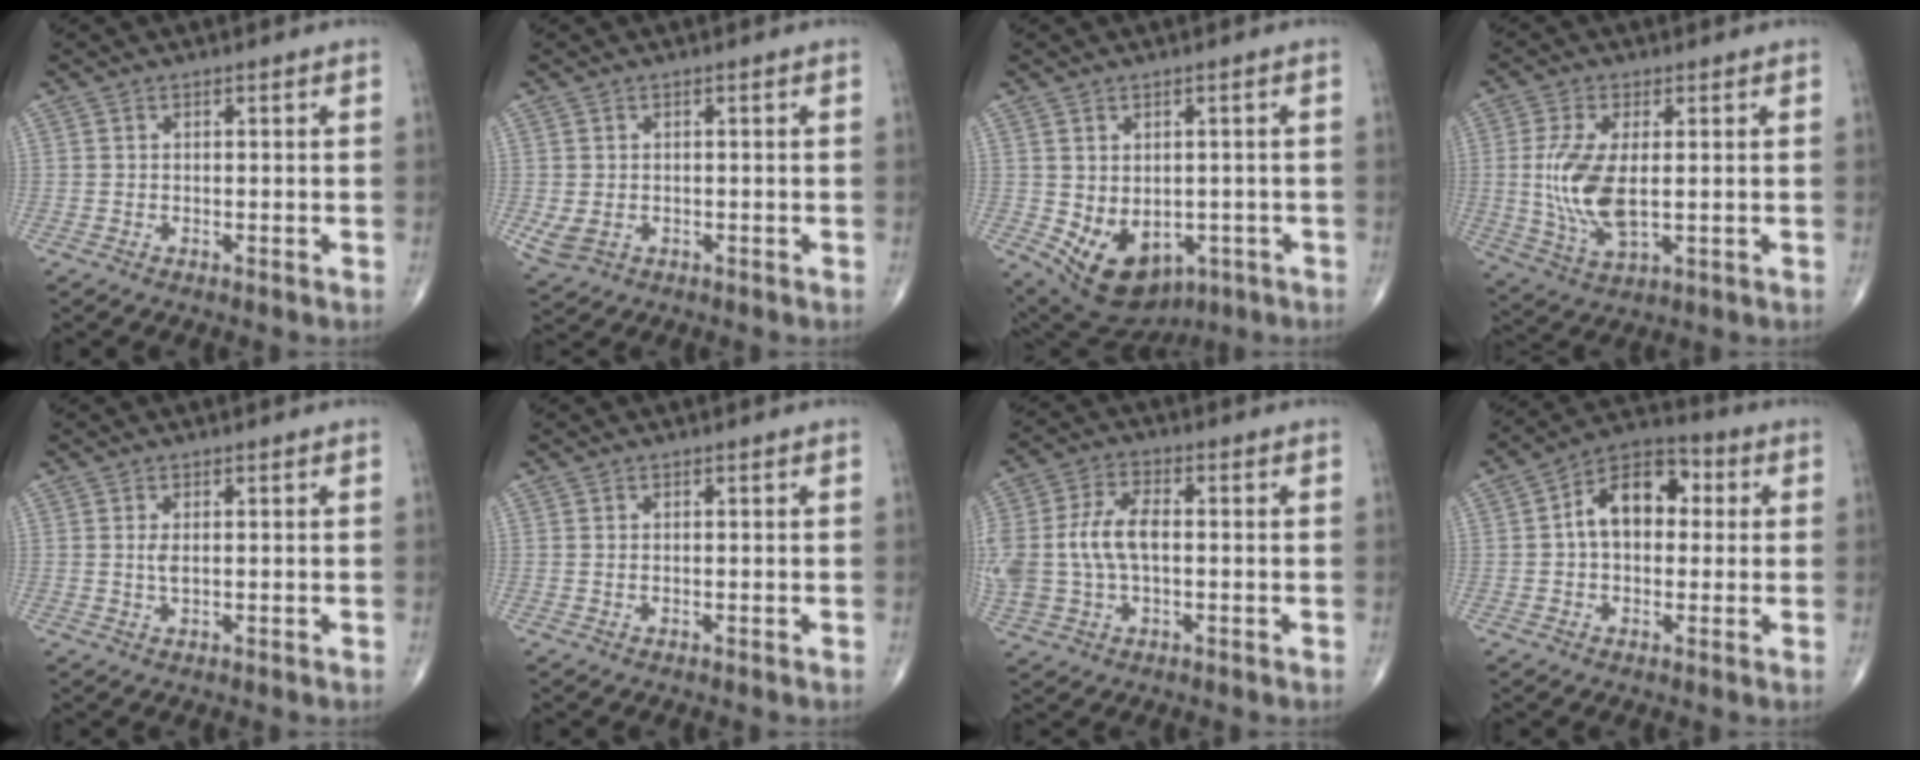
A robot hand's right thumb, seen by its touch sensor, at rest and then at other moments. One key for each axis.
{"total": 3.3, "fx": -0.6, "fy": 2.6, "fz": 2.0, "tx": -0.046, "ty": -0.001, "tz": 0.000}
{"total": 12.0, "fx": -3.5, "fy": 8.6, "fz": 7.6, "tx": -0.101, "ty": 0.001, "tz": -0.027}
{"total": 11.3, "fx": 0.2, "fy": 5.1, "fz": 10.1, "tx": -0.217, "ty": -0.013, "tz": 0.012}
{"total": 1.7, "fx": 0.3, "fy": 0.6, "fz": 1.5, "tx": -0.034, "ty": -0.002, "tz": 0.009}
{"total": 0.0}
{"total": 12.5, "fx": 0.0, "fy": 7.4, "fz": 10.1, "tx": -0.229, "ty": 0.017, "tz": 0.002}
{"total": 11.8, "fx": 1.5, "fy": 7.7, "fz": 8.8, "tx": -0.119, "ty": 0.031, "tz": 0.012}